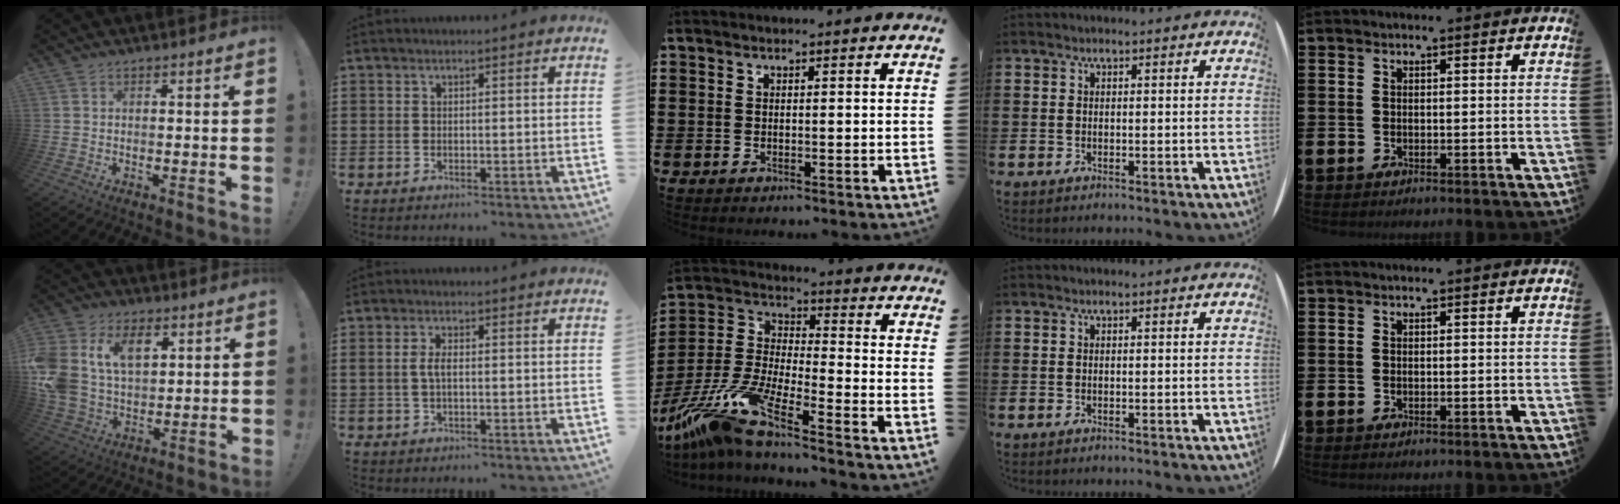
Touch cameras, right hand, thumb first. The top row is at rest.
{"thumb": {"total": 16.7, "force": [6.2, 11.7, 10.1], "torque": [-0.194, -0.026, 0.115]}, "index": {"total": 2.4, "force": [0.0, 0.9, 2.3], "torque": [-0.059, -0.005, -0.006]}, "middle": {"total": 12.0, "force": [-9.7, 0.8, 6.9], "torque": [-0.166, -0.003, -0.200]}}